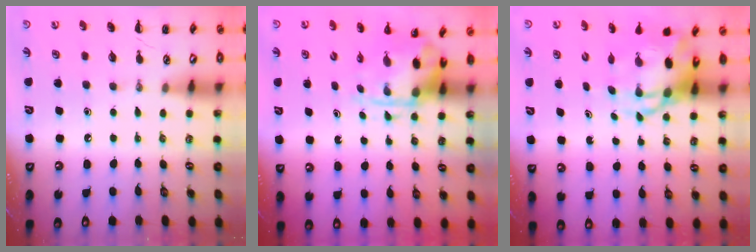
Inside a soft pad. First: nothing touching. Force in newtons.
{"total": 3.7, "press": 3.6, "slide": 0.9}
{"total": 6.4, "press": 6.2, "slide": 1.7}